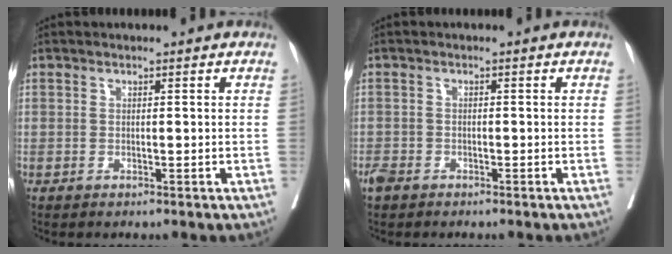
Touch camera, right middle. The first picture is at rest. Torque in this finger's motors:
{"motor_torque": [-0.14, -0.24, 0.08, 0.02]}